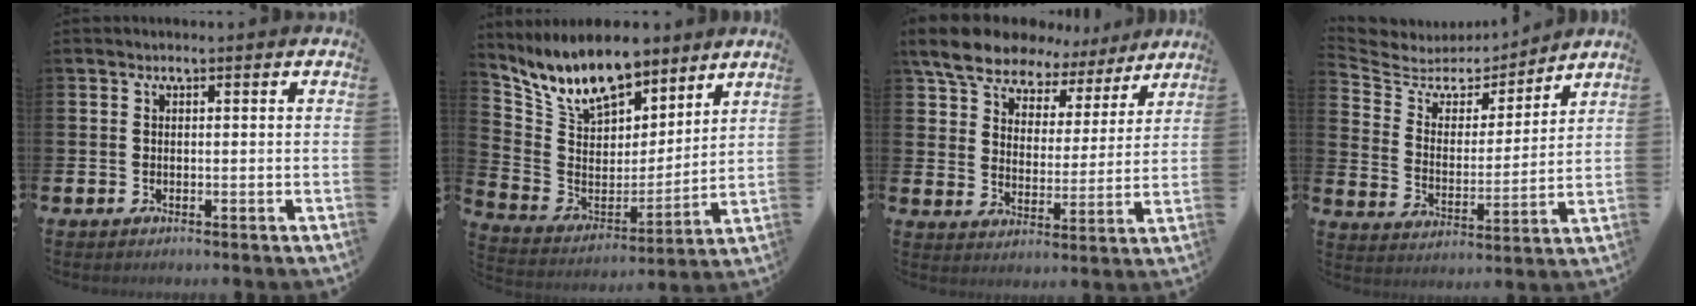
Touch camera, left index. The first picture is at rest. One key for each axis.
{"total": 12.3, "fx": 10.4, "fy": 4.9, "fz": 4.2, "tx": -0.125, "ty": -0.056, "tz": 0.192}
{"total": 8.7, "fx": 7.6, "fy": 3.6, "fz": 2.1, "tx": -0.073, "ty": -0.043, "tz": 0.136}
{"total": 5.1, "fx": 4.5, "fy": 2.3, "fz": 0.6, "tx": -0.052, "ty": -0.037, "tz": 0.073}